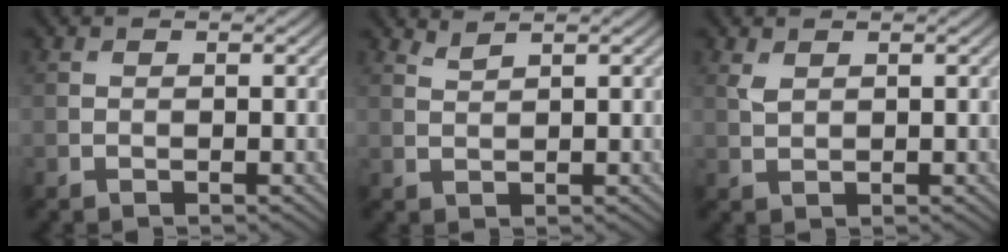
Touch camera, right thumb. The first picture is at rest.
{"total": 1.5, "force": [1.3, 0.1, 0.6], "torque": [-0.017, 0.005, 0.032]}
{"total": 1.4, "force": [0.8, 0.7, 0.9], "torque": [-0.028, 0.000, 0.021]}